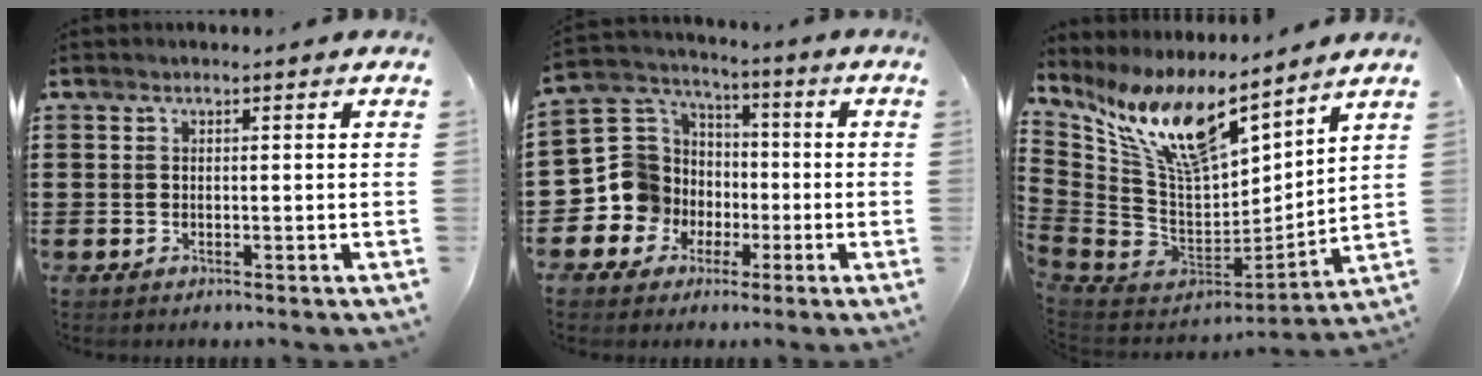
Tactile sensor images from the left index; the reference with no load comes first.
{"total": 10.0, "force": [-1.8, 9.6, 2.3], "torque": [-0.111, -0.002, -0.031]}
{"total": 14.5, "force": [9.0, 5.4, 10.0], "torque": [-0.229, -0.056, 0.156]}